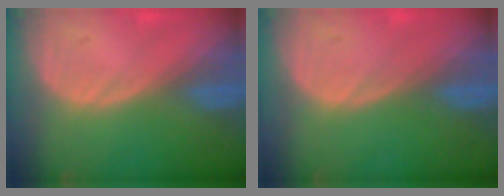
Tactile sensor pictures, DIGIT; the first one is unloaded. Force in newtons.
{"total": 0.0}